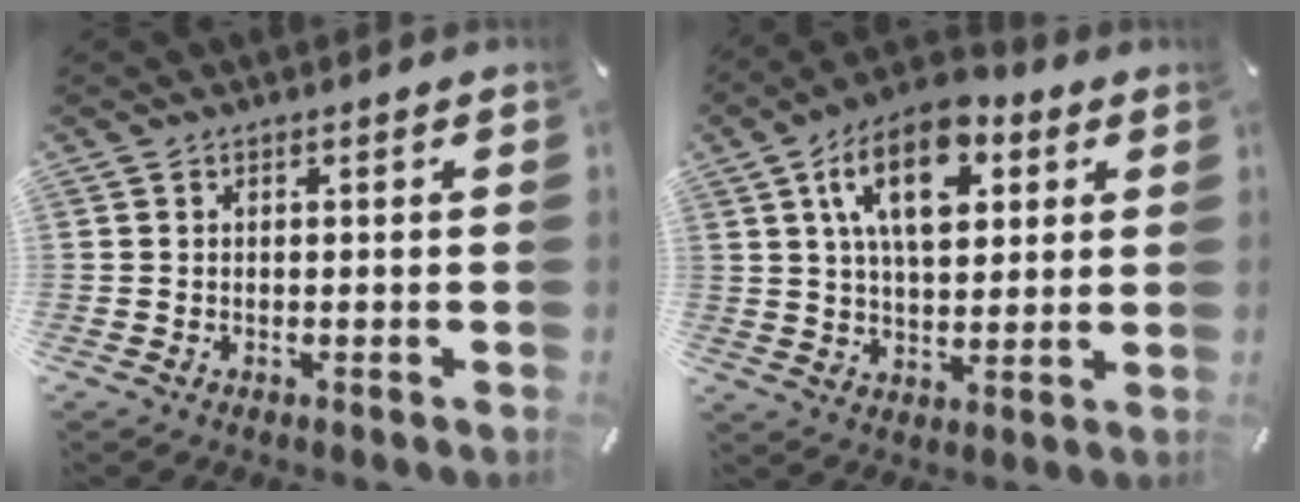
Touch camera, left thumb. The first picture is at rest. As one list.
[{"total": 14.7, "force": [6.3, 8.4, 10.2], "torque": [-0.168, -0.006, 0.109]}]